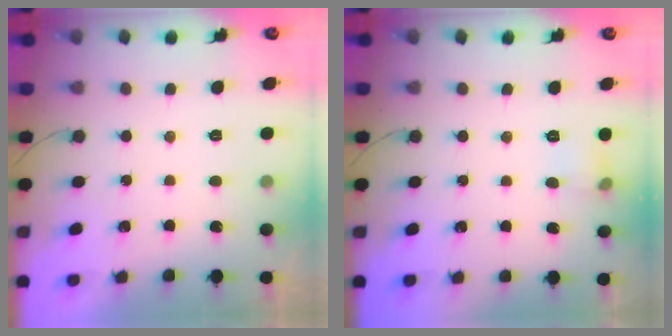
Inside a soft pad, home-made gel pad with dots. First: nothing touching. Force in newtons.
{"total": 4.9, "press": 4.7, "slide": 1.6}